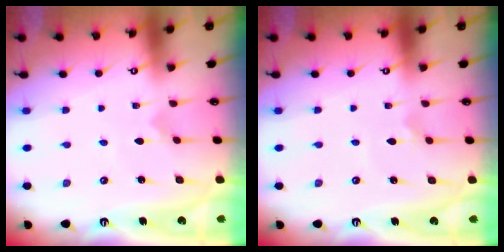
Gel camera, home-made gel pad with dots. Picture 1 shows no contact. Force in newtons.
{"total": 2.0, "press": 2.0, "slide": 0.1}